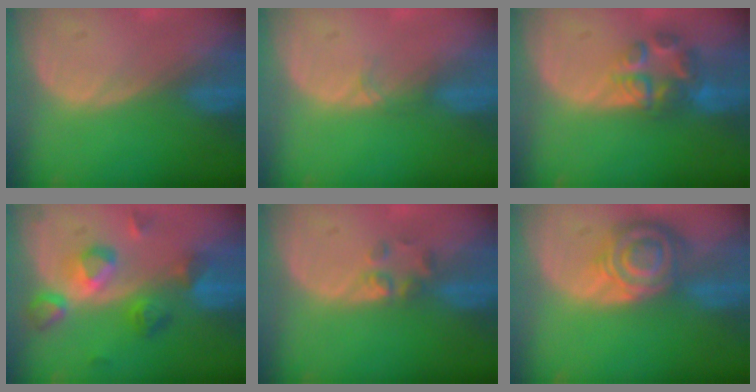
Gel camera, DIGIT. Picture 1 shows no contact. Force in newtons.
{"total": 0.9, "press": 0.8, "slide": 0.2}
{"total": 7.0, "press": 5.9, "slide": 3.6}
{"total": 7.5, "press": 7.4, "slide": 0.8}
{"total": 2.3, "press": 2.2, "slide": 0.8}
{"total": 8.3, "press": 7.2, "slide": 4.0}